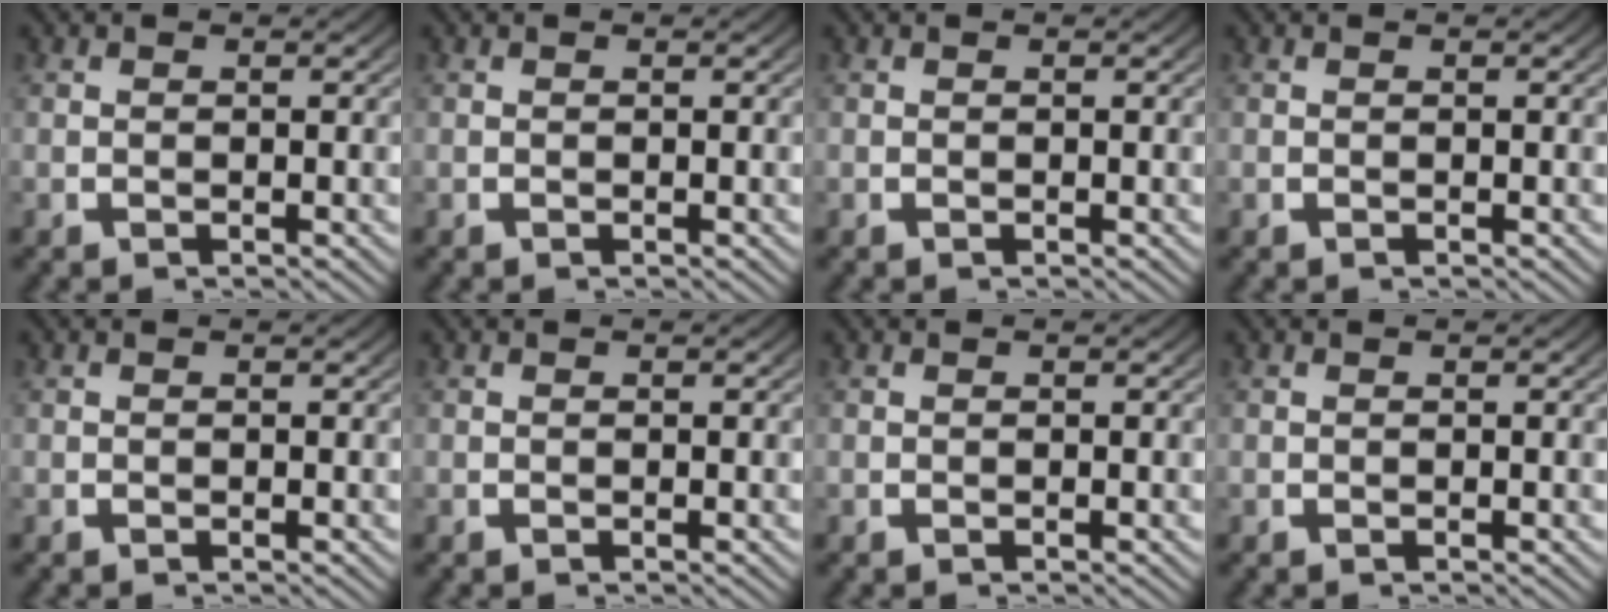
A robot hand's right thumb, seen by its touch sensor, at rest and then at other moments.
{"total": 0.0}
{"total": 0.0}
{"total": 0.0}
{"total": 0.0}
{"total": 0.0}
{"total": 0.0}
{"total": 0.0}